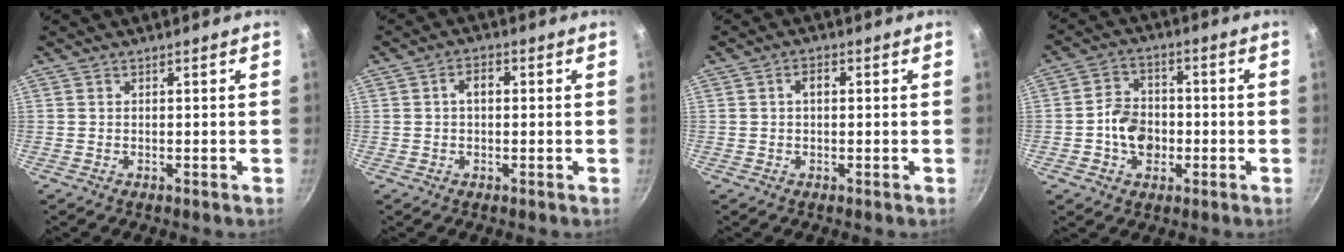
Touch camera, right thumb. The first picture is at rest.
{"total": 3.2, "force": [0.3, 1.9, 2.6], "torque": [-0.039, 0.014, 0.002]}
{"total": 2.4, "force": [0.3, 1.4, 1.9], "torque": [-0.029, 0.011, 0.003]}
{"total": 8.8, "force": [-1.9, 6.8, 5.3], "torque": [-0.061, 0.025, -0.038]}